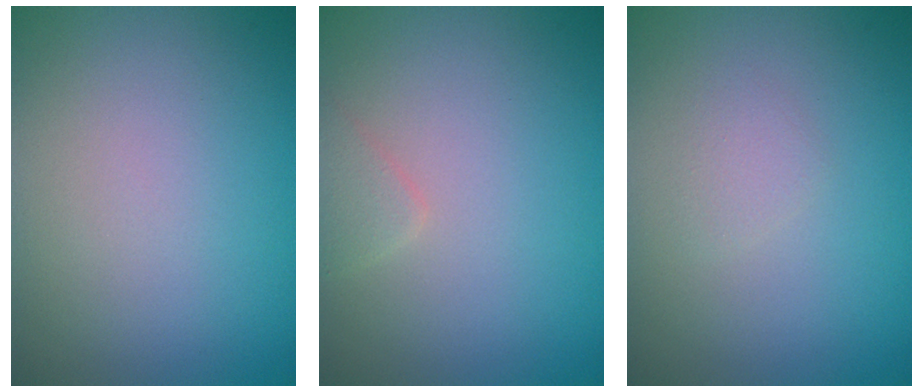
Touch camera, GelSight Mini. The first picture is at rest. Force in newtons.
{"total": 1.2, "press": 1.1, "slide": 0.1}
{"total": 0.9, "press": 0.9, "slide": 0.0}